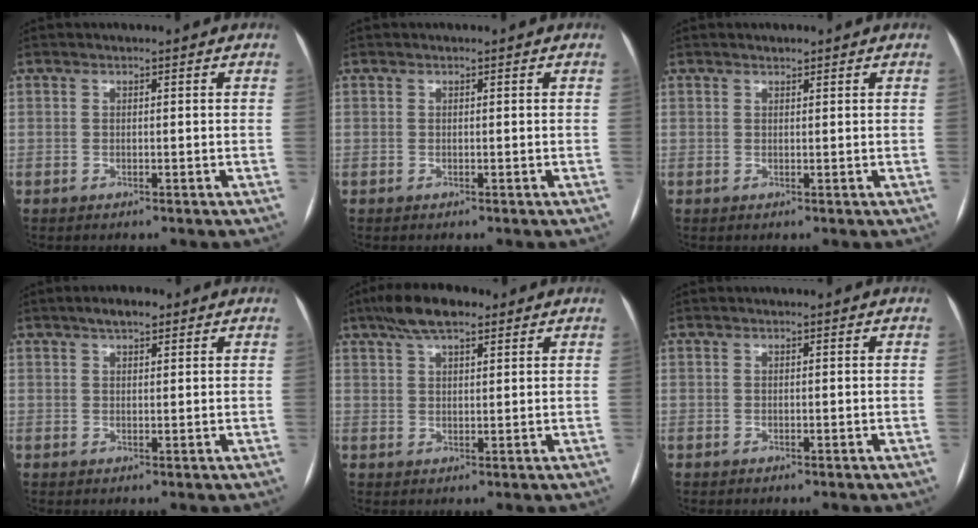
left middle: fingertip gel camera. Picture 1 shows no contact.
{"total": 0.0}
{"total": 0.8, "force": [0.7, 0.2, 0.3], "torque": [-0.011, 0.002, 0.012]}
{"total": 3.2, "force": [2.2, 1.1, 2.0], "torque": [-0.035, 0.011, 0.035]}
{"total": 7.7, "force": [5.3, 2.5, 5.0], "torque": [-0.095, 0.023, 0.090]}
{"total": 0.0}